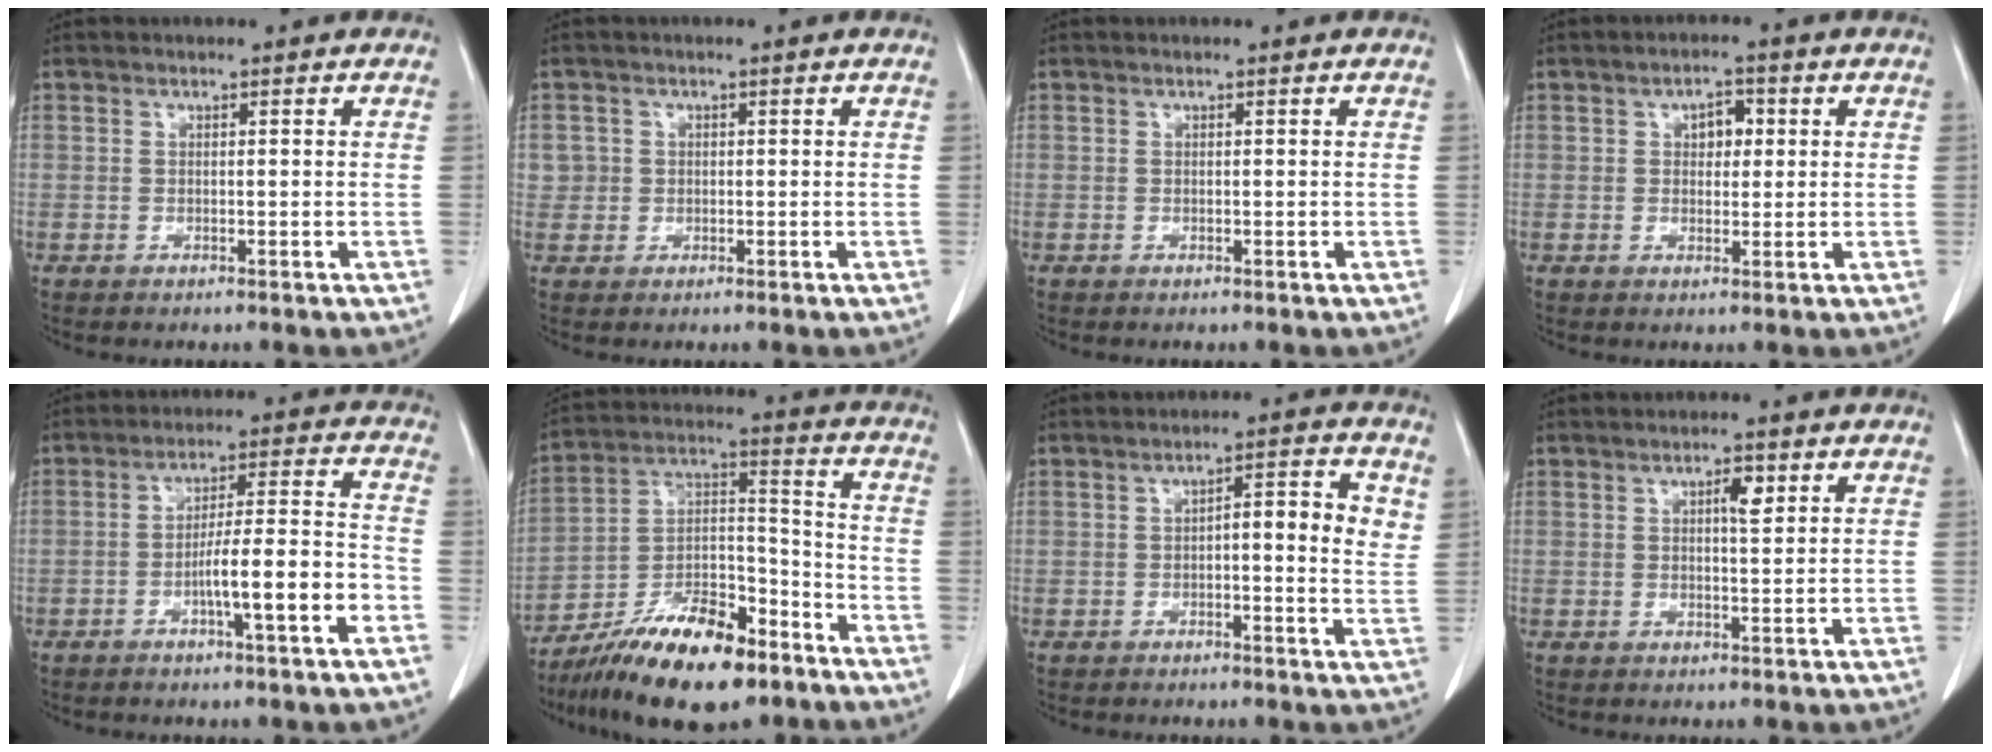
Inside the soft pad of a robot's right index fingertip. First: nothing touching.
{"total": 2.1, "force": [0.4, 2.1, -0.1], "torque": [0.021, 0.007, 0.005]}
{"total": 0.0}
{"total": 3.2, "force": [0.8, 2.0, 2.4], "torque": [-0.033, 0.008, 0.012]}
{"total": 9.7, "force": [-3.7, 0.4, 8.9], "torque": [-0.144, 0.013, -0.057]}
{"total": 18.2, "force": [-12.8, 5.6, 11.6], "torque": [-0.209, 0.015, -0.219]}
{"total": 6.6, "force": [1.2, 1.6, 6.3], "torque": [-0.083, 0.013, 0.011]}
{"total": 2.6, "force": [1.0, 0.7, 2.3], "torque": [-0.040, -0.001, 0.016]}